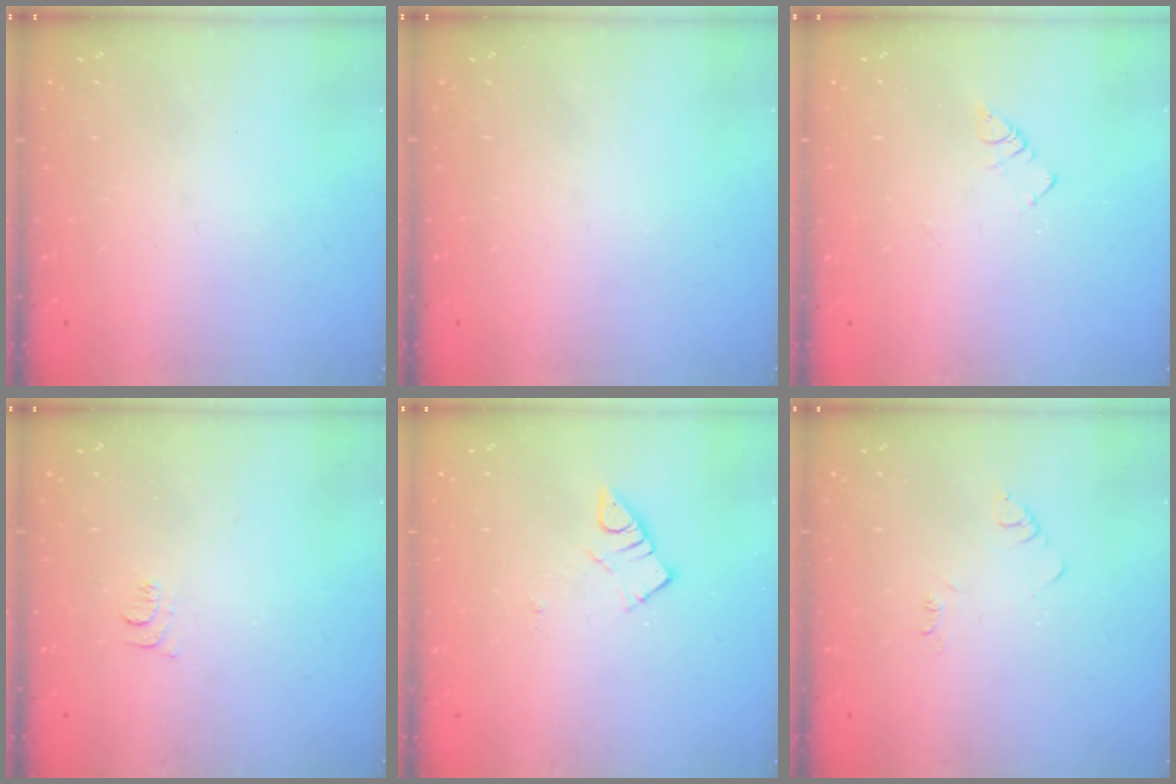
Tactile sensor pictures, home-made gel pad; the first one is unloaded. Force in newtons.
{"total": 0.0}
{"total": 3.9, "press": 3.9, "slide": 0.4}
{"total": 4.5, "press": 4.5, "slide": 0.7}
{"total": 2.8, "press": 2.7, "slide": 0.3}
{"total": 3.0, "press": 3.0, "slide": 0.4}